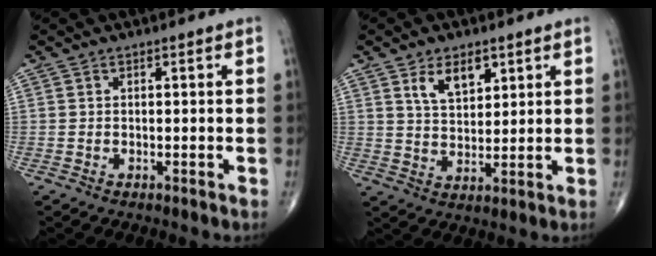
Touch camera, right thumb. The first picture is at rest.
{"total": 7.1, "force": [3.7, 3.8, 4.6], "torque": [-0.060, -0.025, 0.070]}